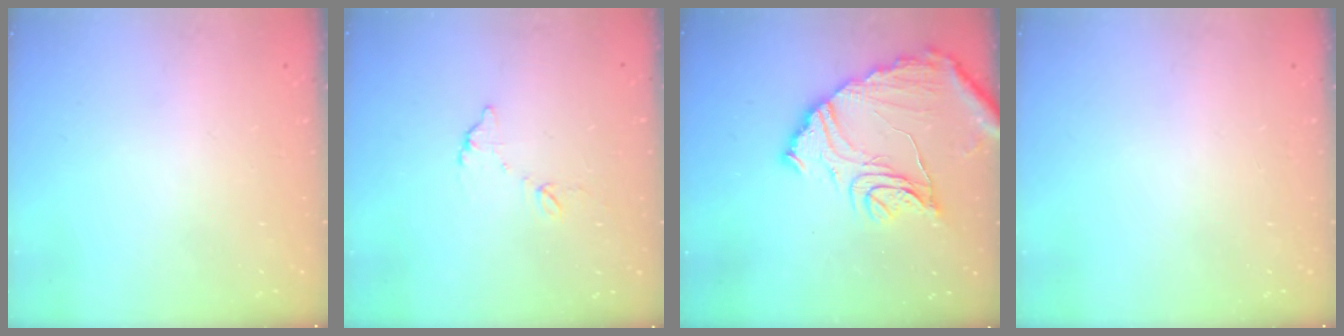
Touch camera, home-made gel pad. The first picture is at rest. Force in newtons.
{"total": 5.8, "press": 5.8, "slide": 0.4}
{"total": 16.2, "press": 16.1, "slide": 1.8}
{"total": 0.0}